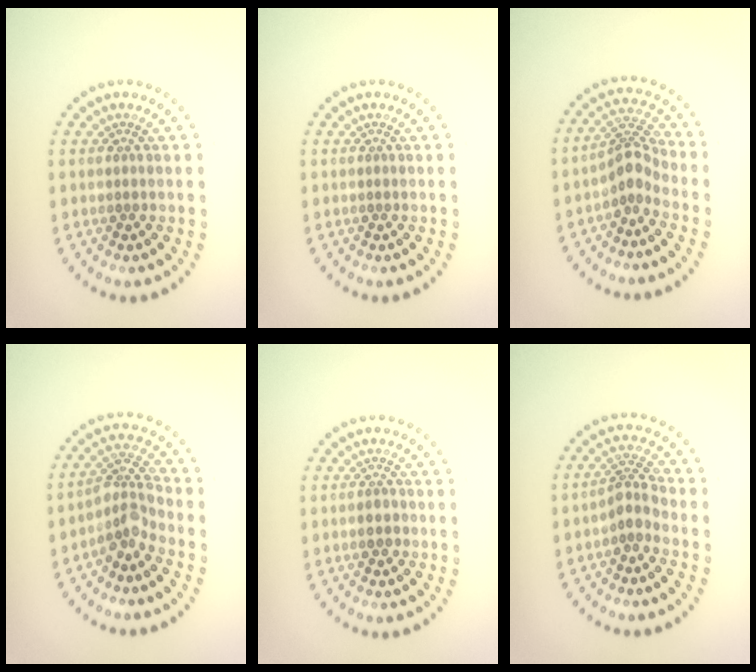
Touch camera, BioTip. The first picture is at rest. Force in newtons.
{"total": 0.0}
{"total": 2.9, "press": 2.1, "slide": 2.0}
{"total": 3.1, "press": 2.6, "slide": 1.8}
{"total": 1.3, "press": 1.3, "slide": 0.4}
{"total": 2.4, "press": 1.9, "slide": 1.5}